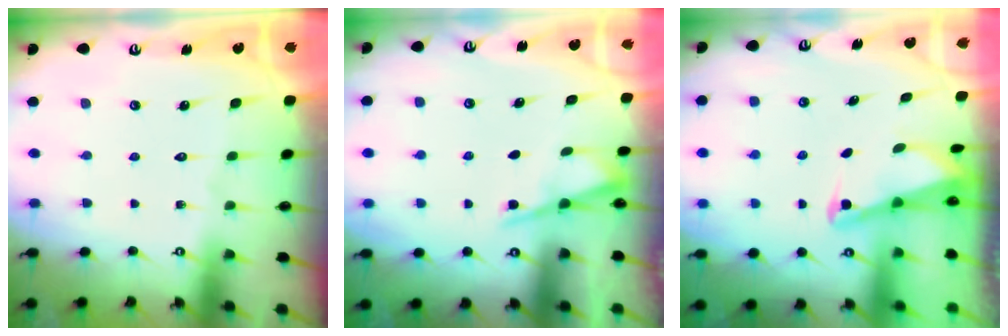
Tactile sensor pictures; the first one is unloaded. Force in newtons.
{"total": 2.7, "press": 2.7, "slide": 0.5}
{"total": 2.1, "press": 2.0, "slide": 0.4}